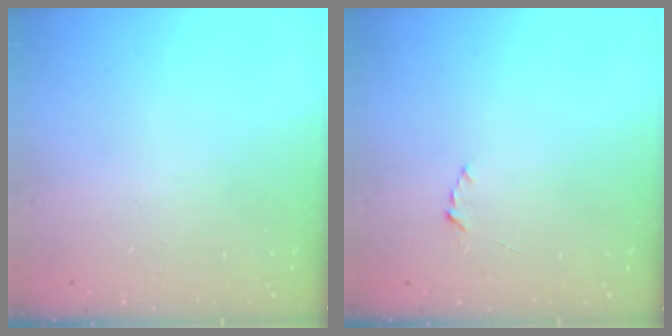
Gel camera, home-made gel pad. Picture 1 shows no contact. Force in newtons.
{"total": 1.9, "press": 1.9, "slide": 0.2}